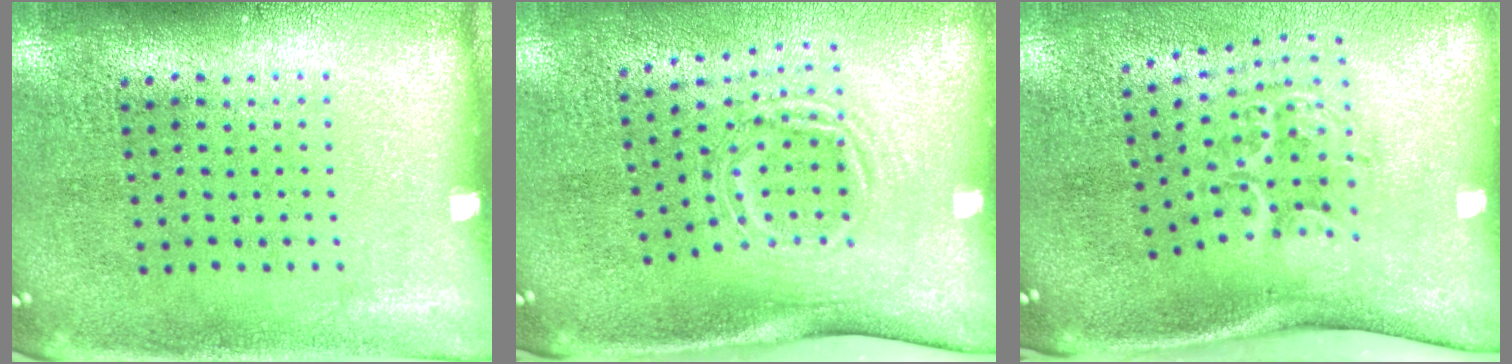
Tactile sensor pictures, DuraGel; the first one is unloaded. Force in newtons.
{"total": 1.8, "press": 1.1, "slide": 1.4}
{"total": 2.2, "press": 1.3, "slide": 1.8}